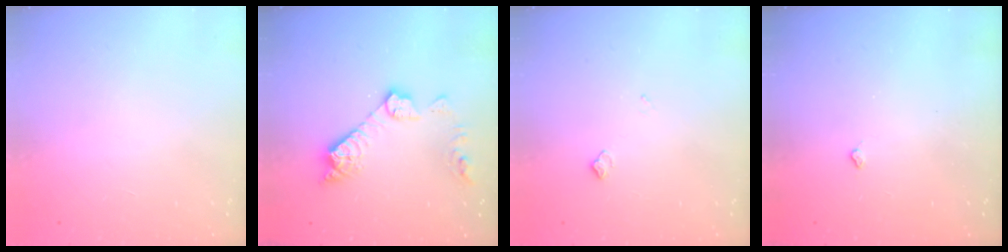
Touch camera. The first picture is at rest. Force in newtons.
{"total": 12.2, "press": 12.1, "slide": 0.9}
{"total": 5.2, "press": 5.1, "slide": 0.8}
{"total": 2.7, "press": 2.6, "slide": 0.4}